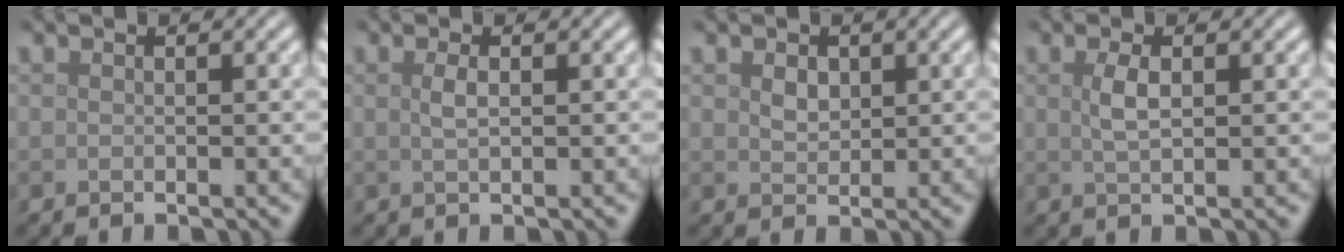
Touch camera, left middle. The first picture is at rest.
{"total": 1.3, "force": [0.3, 0.4, 1.2], "torque": [-0.024, 0.003, 0.005]}
{"total": 1.4, "force": [0.6, 1.0, 0.8], "torque": [-0.016, -0.001, 0.014]}
{"total": 1.9, "force": [0.5, 0.7, 1.7], "torque": [-0.038, 0.002, 0.011]}